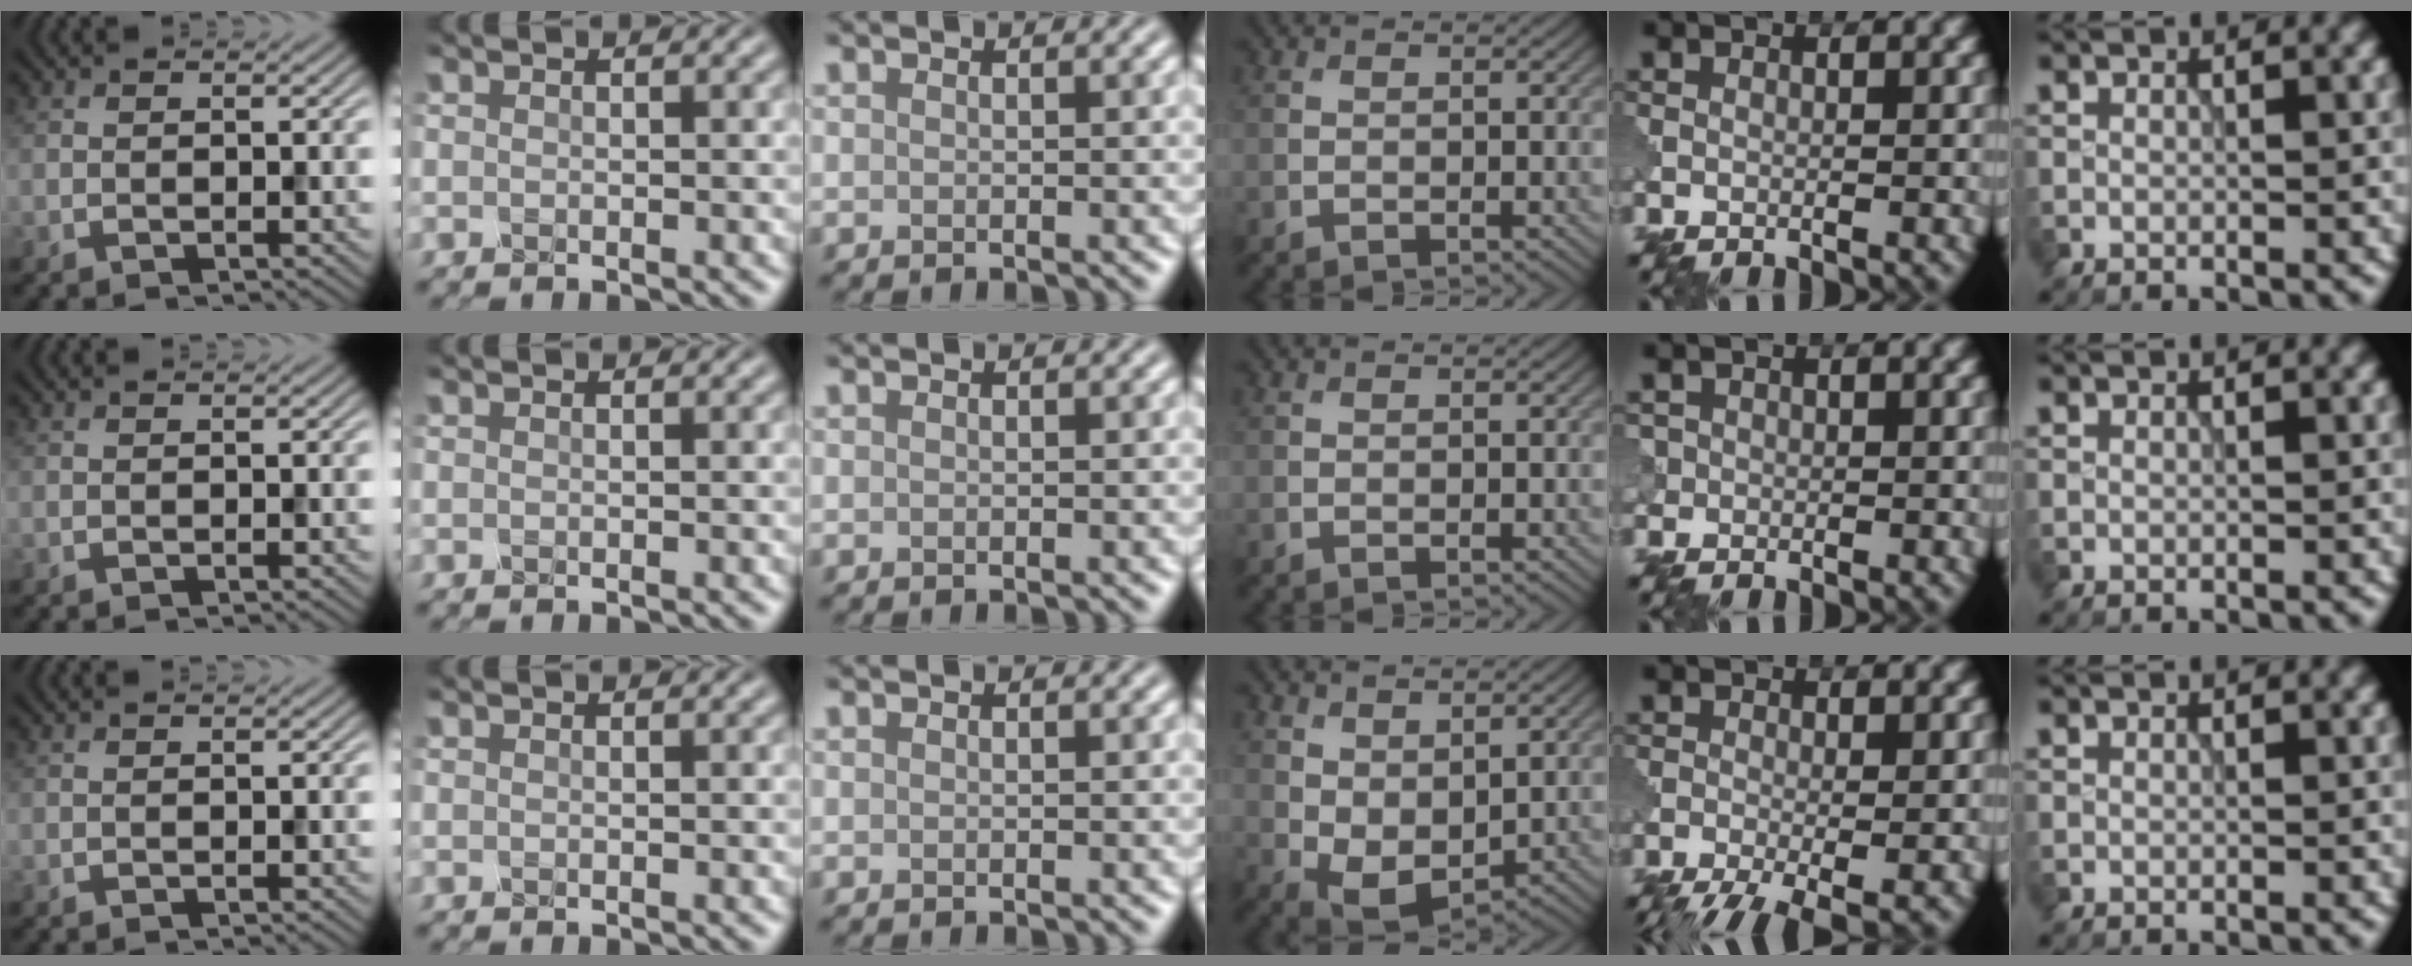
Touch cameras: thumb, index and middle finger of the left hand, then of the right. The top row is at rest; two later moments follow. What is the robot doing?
{"motion": "squeeze", "object": "foam earplug"}